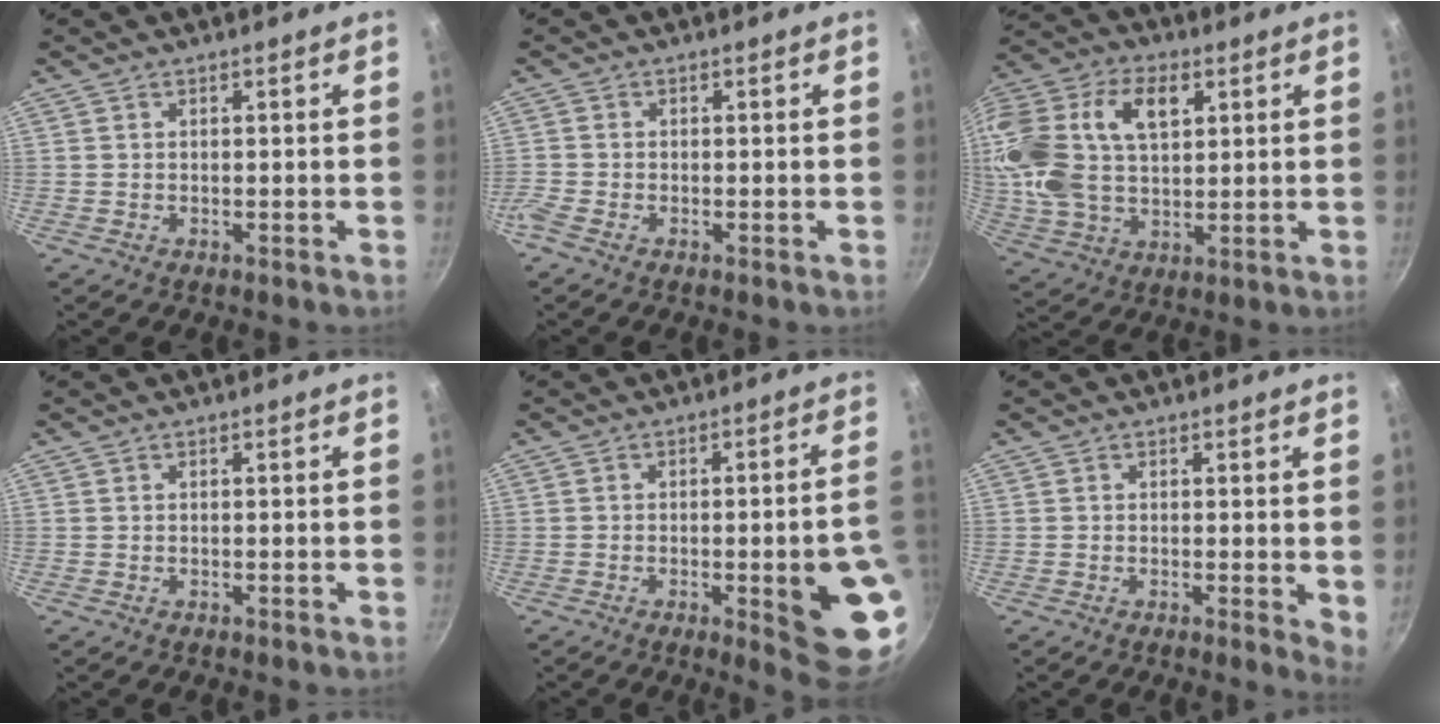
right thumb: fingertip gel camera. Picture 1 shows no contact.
{"total": 1.7, "force": [-1.2, 0.7, 0.9], "torque": [-0.033, 0.002, -0.033]}
{"total": 21.8, "force": [6.0, 13.6, 15.9], "torque": [-0.324, 0.010, 0.105]}
{"total": 0.0}
{"total": 14.1, "force": [-3.2, 3.1, 13.4], "torque": [-0.140, 0.017, -0.035]}
{"total": 3.0, "force": [0.4, 1.1, 2.7], "torque": [-0.030, -0.007, 0.002]}